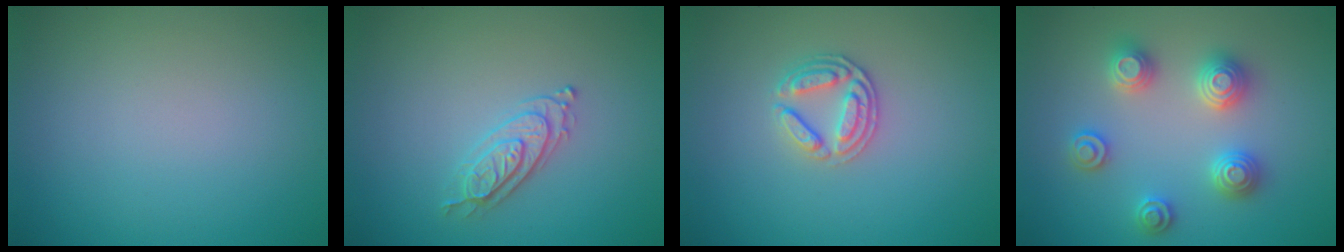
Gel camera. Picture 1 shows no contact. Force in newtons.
{"total": 2.2, "press": 2.2, "slide": 0.3}
{"total": 2.7, "press": 2.5, "slide": 0.8}
{"total": 4.4, "press": 4.4, "slide": 0.6}